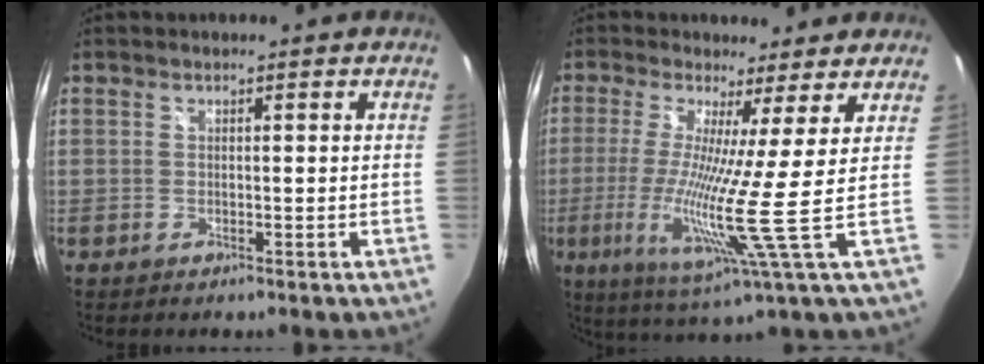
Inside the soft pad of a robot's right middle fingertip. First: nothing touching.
{"total": 10.7, "force": [-0.3, -2.2, 10.5], "torque": [-0.198, -0.031, -0.015]}